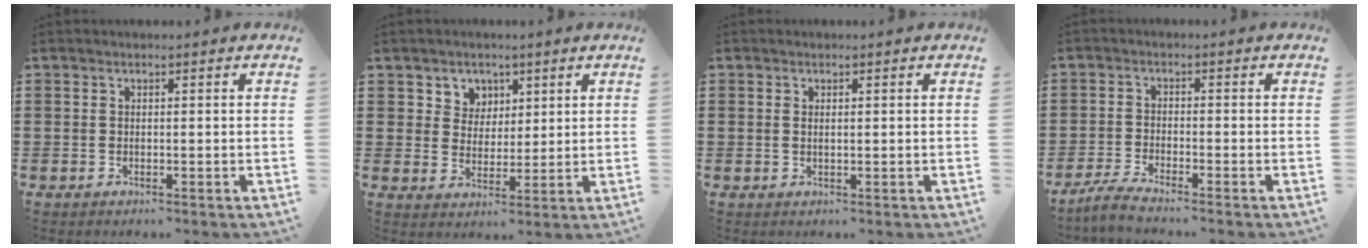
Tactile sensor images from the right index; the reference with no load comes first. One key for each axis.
{"total": 4.4, "fx": 2.4, "fy": 3.7, "fz": 0.1, "tx": -0.025, "ty": 0.010, "tz": 0.043}
{"total": 0.8, "fx": 0.2, "fy": 0.2, "fz": 0.7, "tx": -0.015, "ty": 0.000, "tz": 0.004}
{"total": 3.0, "fx": -2.9, "fy": -0.2, "fz": 0.9, "tx": -0.032, "ty": -0.006, "tz": -0.061}